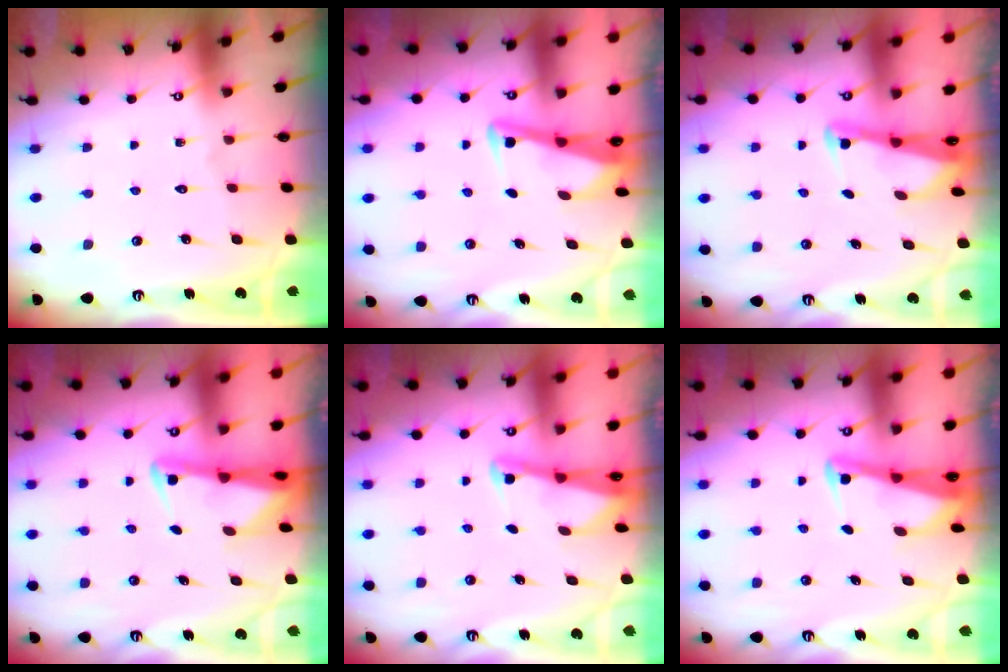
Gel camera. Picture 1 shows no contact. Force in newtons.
{"total": 3.3, "press": 3.3, "slide": 0.4}
{"total": 2.4, "press": 2.4, "slide": 0.2}
{"total": 2.3, "press": 2.3, "slide": 0.4}
{"total": 2.1, "press": 2.1, "slide": 0.3}
{"total": 2.5, "press": 2.5, "slide": 0.2}